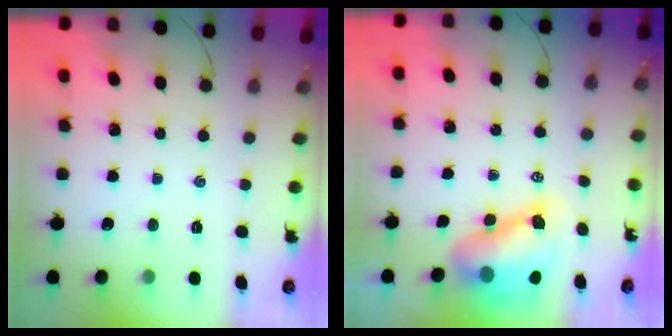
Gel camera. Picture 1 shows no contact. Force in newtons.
{"total": 10.6, "press": 10.2, "slide": 3.0}